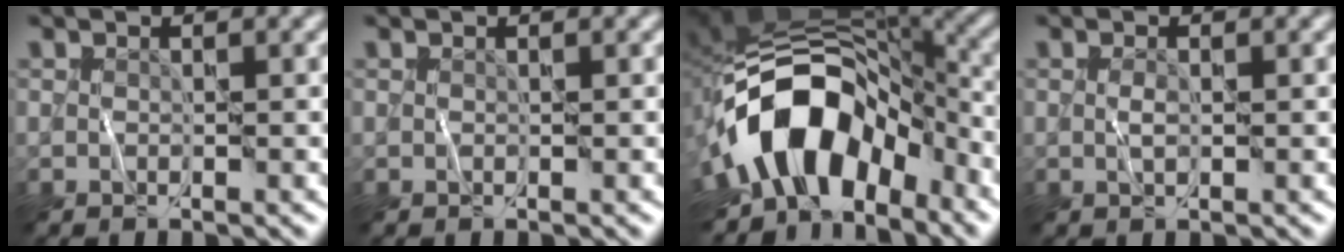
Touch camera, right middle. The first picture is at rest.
{"total": 0.0}
{"total": 12.3, "force": [-5.2, 7.6, 8.1], "torque": [-0.125, 0.009, -0.096]}
{"total": 0.9, "force": [0.0, 0.3, 0.9], "torque": [-0.019, 0.000, -0.002]}